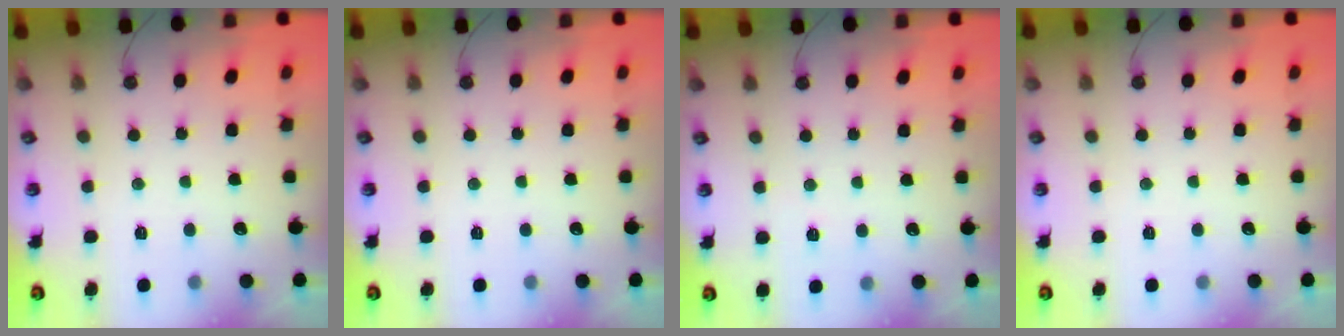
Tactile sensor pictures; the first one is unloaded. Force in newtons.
{"total": 0.0}
{"total": 2.5, "press": 1.2, "slide": 2.2}
{"total": 0.0}